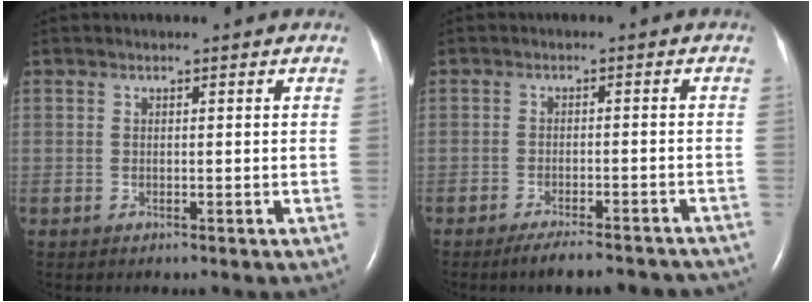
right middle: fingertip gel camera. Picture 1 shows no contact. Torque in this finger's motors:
{"motor_torque": [0.14, -0.15, 0.02, 0.01]}